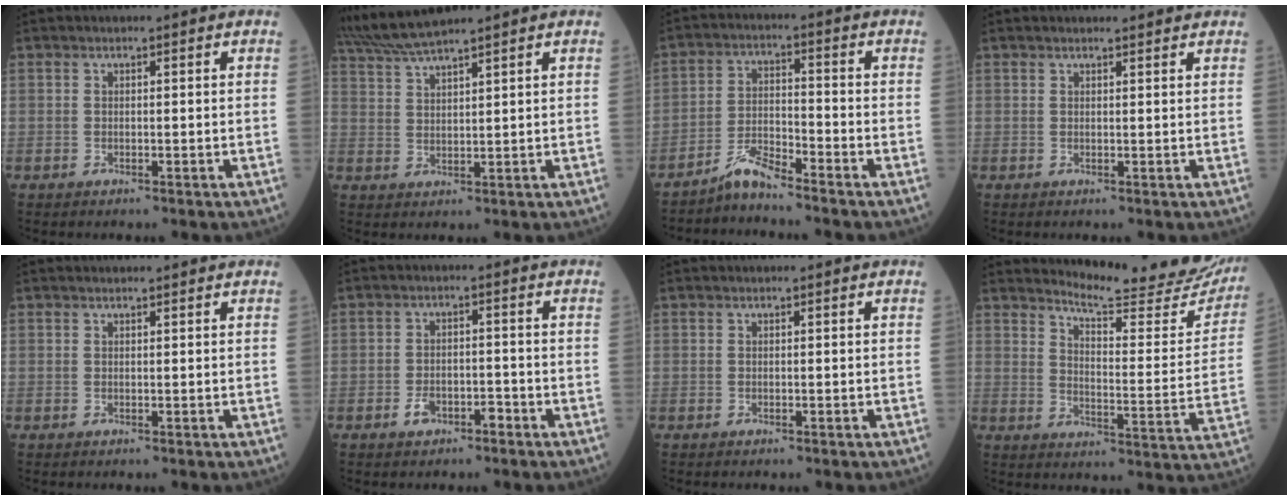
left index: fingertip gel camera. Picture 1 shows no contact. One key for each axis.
{"total": 7.0, "fx": 6.3, "fy": -1.1, "fz": 2.9, "tx": -0.065, "ty": 0.021, "tz": 0.123}
{"total": 4.5, "fx": -4.2, "fy": 0.0, "fz": 1.5, "tx": -0.032, "ty": -0.011, "tz": -0.085}
{"total": 2.7, "fx": 2.6, "fy": 0.2, "fz": 0.4, "tx": -0.009, "ty": 0.007, "tz": 0.029}
{"total": 1.7, "fx": 1.6, "fy": 0.1, "fz": 0.5, "tx": -0.008, "ty": 0.013, "tz": 0.023}
{"total": 3.2, "fx": -2.0, "fy": 1.8, "fz": 1.8, "tx": -0.031, "ty": 0.004, "tz": -0.032}
{"total": 0.0}
{"total": 19.1, "fx": 18.2, "fy": 1.9, "fz": 5.4, "tx": -0.070, "ty": -0.096, "tz": 0.214}